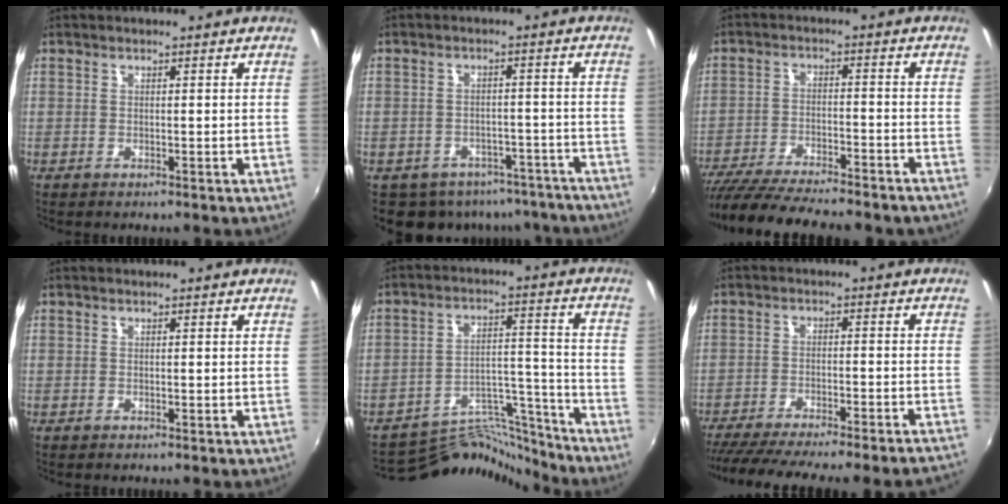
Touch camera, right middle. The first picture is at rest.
{"total": 13.2, "force": [-10.2, 7.3, 4.1], "torque": [-0.091, 0.009, -0.112]}
{"total": 21.0, "force": [-17.9, 3.9, 10.3], "torque": [-0.198, -0.047, -0.272]}
{"total": 0.0}
{"total": 12.6, "force": [-12.5, 1.5, 0.2], "torque": [0.000, 0.051, -0.202]}
{"total": 20.0, "force": [-17.8, 0.7, 9.0], "torque": [-0.163, -0.026, -0.256]}